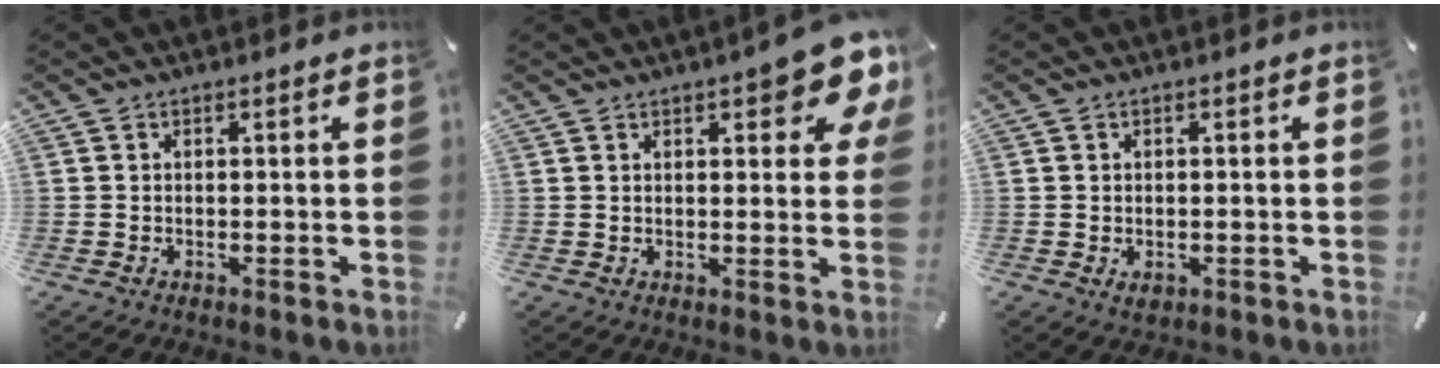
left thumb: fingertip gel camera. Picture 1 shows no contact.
{"total": 10.0, "force": [5.5, 3.4, 7.6], "torque": [-0.095, -0.029, 0.090]}
{"total": 1.6, "force": [-0.4, 1.2, 0.9], "torque": [-0.017, 0.003, -0.008]}